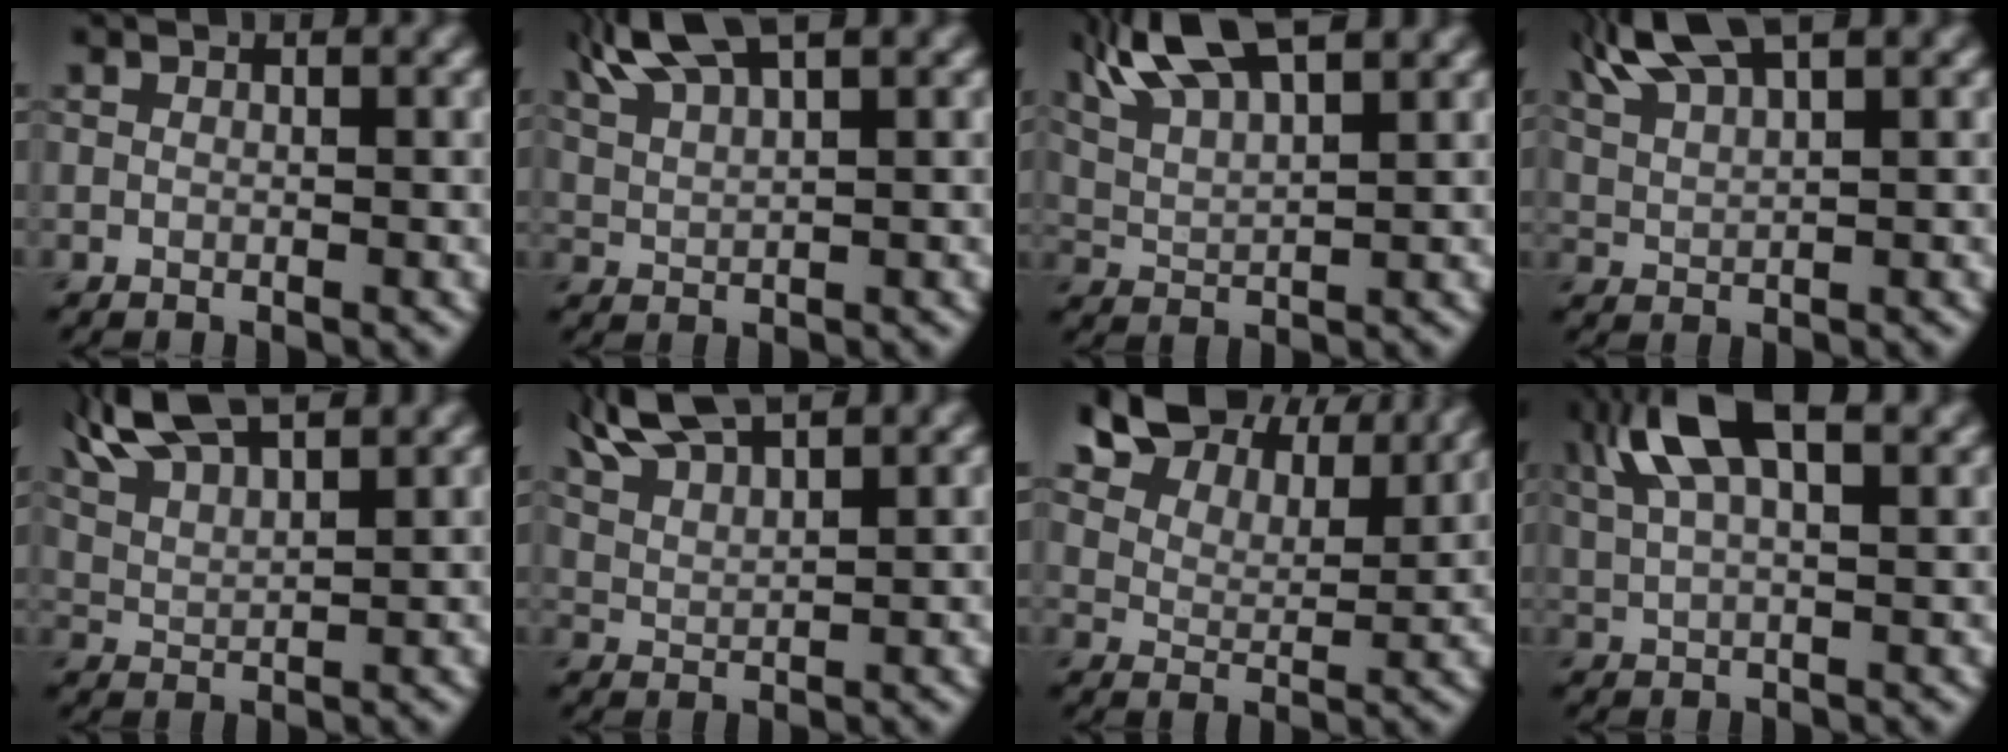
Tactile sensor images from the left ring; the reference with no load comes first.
{"total": 5.7, "force": [4.1, 1.4, 3.8], "torque": [-0.075, 0.022, 0.070]}
{"total": 9.3, "force": [6.3, 2.9, 6.2], "torque": [-0.124, 0.039, 0.087]}
{"total": 6.3, "force": [4.5, 1.6, 4.2], "torque": [-0.083, 0.024, 0.072]}
{"total": 9.5, "force": [6.8, 3.2, 5.7], "torque": [-0.123, 0.039, 0.090]}
{"total": 7.1, "force": [5.6, 2.0, 3.9], "torque": [-0.075, 0.029, 0.077]}
{"total": 10.0, "force": [8.3, 4.0, 3.9], "torque": [-0.083, -0.002, 0.136]}
{"total": 8.1, "force": [4.4, 2.9, 6.2], "torque": [-0.136, 0.027, 0.074]}